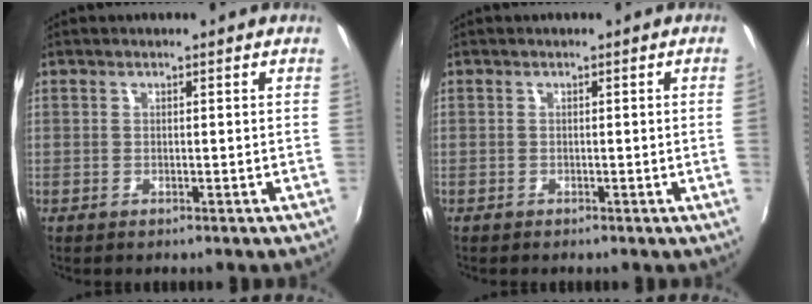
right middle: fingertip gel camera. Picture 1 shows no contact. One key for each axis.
{"total": 1.1, "fx": 0.0, "fy": -0.7, "fz": 0.9, "tx": -0.005, "ty": -0.009, "tz": 0.000}